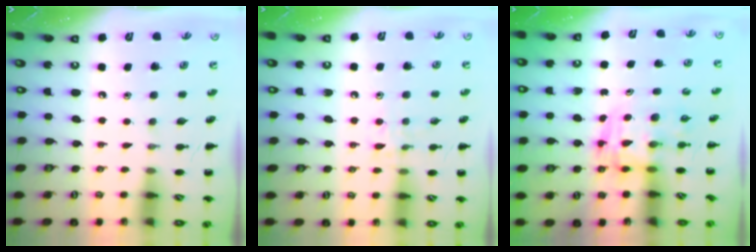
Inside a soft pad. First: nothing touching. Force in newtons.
{"total": 7.4, "press": 7.2, "slide": 1.7}
{"total": 3.6, "press": 3.6, "slide": 0.6}